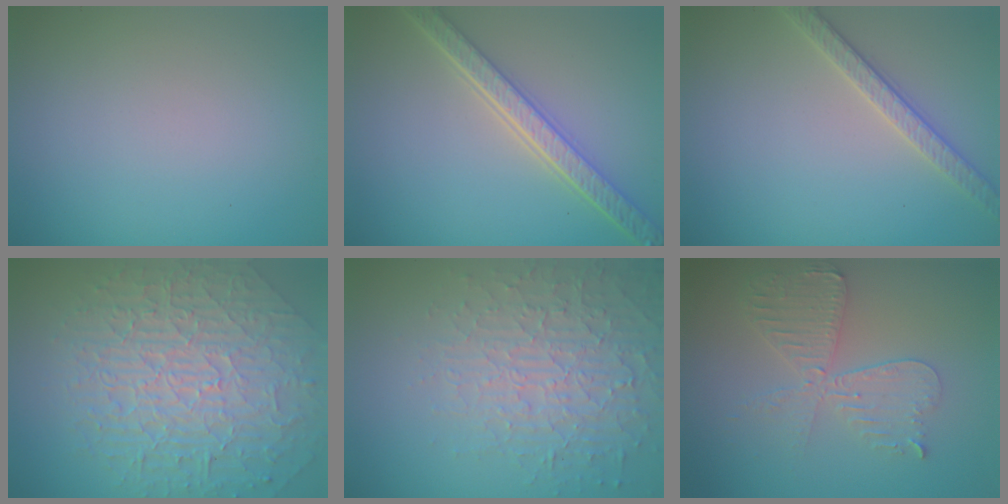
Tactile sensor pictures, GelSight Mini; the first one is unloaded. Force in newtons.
{"total": 5.2, "press": 4.0, "slide": 3.3}
{"total": 2.6, "press": 2.6, "slide": 0.5}
{"total": 10.1, "press": 6.6, "slide": 7.6}
{"total": 4.8, "press": 4.5, "slide": 1.7}
{"total": 4.6, "press": 4.0, "slide": 2.2}